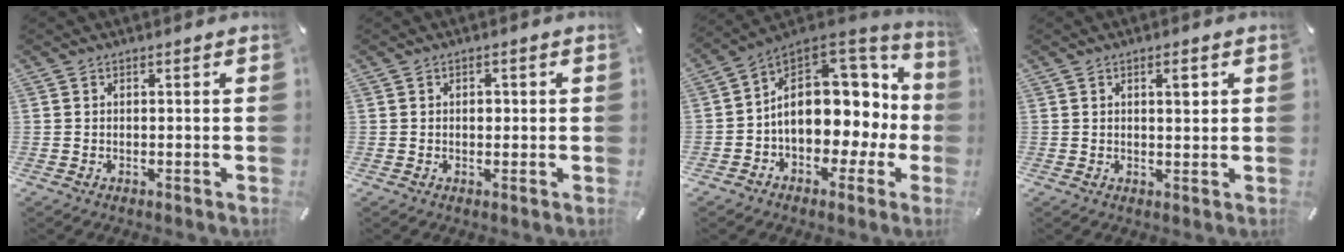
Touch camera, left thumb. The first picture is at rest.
{"total": 1.6, "force": [0.1, 1.2, 1.0], "torque": [-0.005, -0.001, -0.005]}
{"total": 15.2, "force": [1.2, 11.3, 10.1], "torque": [-0.165, -0.024, 0.026]}
{"total": 2.9, "force": [1.1, 1.1, 2.5], "torque": [-0.036, -0.003, 0.014]}